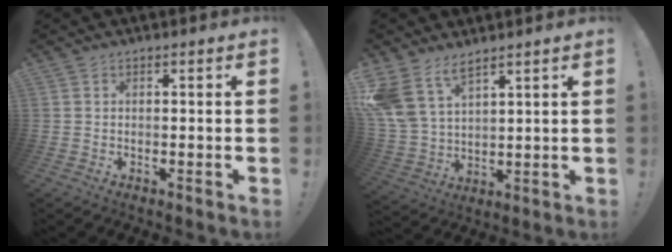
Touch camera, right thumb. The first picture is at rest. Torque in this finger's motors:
{"motor_torque": [-0.14, 1.22, 0.47, 0.44, 0.67]}